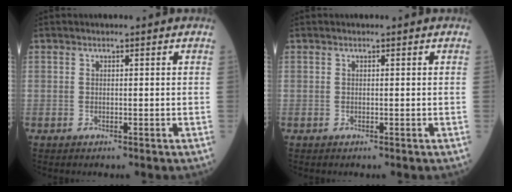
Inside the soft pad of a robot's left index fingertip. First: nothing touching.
{"total": 0.0}